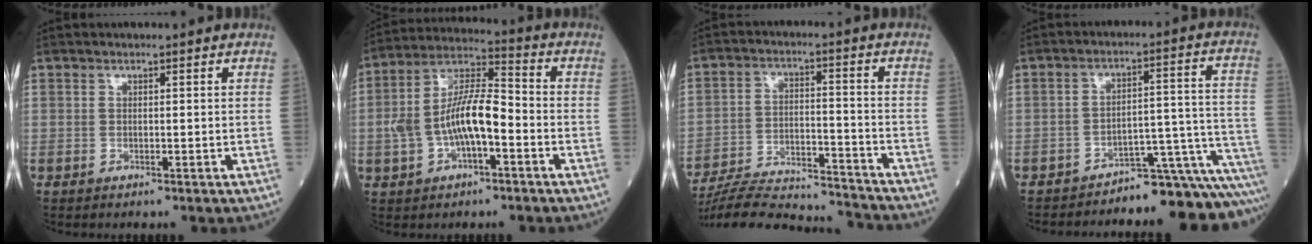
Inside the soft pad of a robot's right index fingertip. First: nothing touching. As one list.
[{"total": 11.5, "force": [-2.2, 4.0, 10.6], "torque": [-0.218, 0.026, -0.038]}, {"total": 18.8, "force": [-18.1, 1.9, 4.9], "torque": [-0.110, 0.003, -0.276]}, {"total": 14.7, "force": [-14.5, -0.6, 2.3], "torque": [0.021, 0.050, -0.186]}]